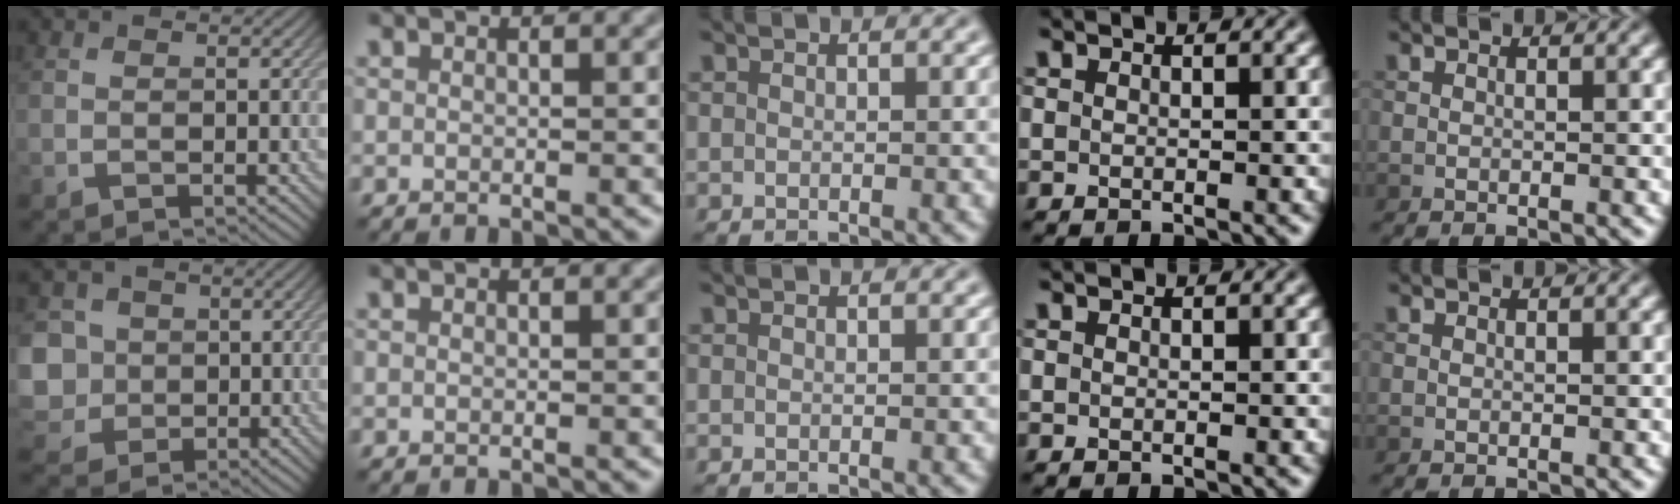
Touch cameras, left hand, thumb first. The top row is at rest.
{"thumb": {"total": 7.1, "force": [0.3, 6.6, 2.5], "torque": [-0.095, -0.002, -0.016]}}